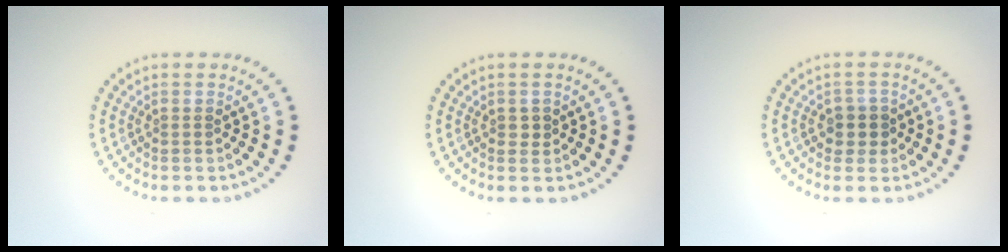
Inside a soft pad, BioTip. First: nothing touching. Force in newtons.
{"total": 0.7, "press": 0.7, "slide": 0.1}
{"total": 2.0, "press": 1.8, "slide": 0.8}